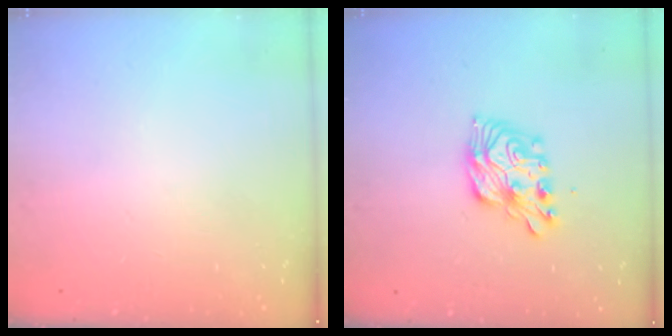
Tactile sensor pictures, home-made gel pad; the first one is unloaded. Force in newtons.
{"total": 11.8, "press": 11.8, "slide": 0.4}